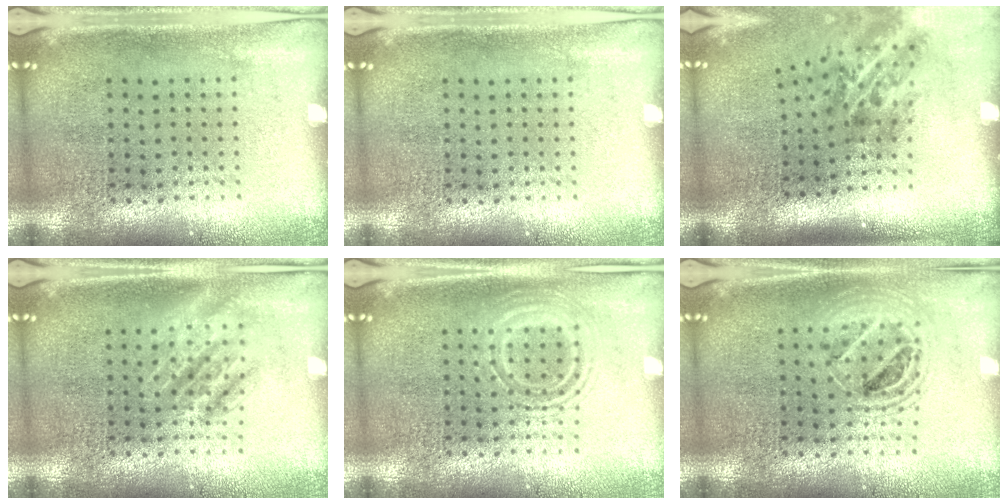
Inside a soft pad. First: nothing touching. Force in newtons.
{"total": 0.0}
{"total": 2.1, "press": 1.4, "slide": 1.6}
{"total": 1.2, "press": 1.2, "slide": 0.2}
{"total": 1.1, "press": 1.1, "slide": 0.2}
{"total": 1.4, "press": 1.2, "slide": 0.7}